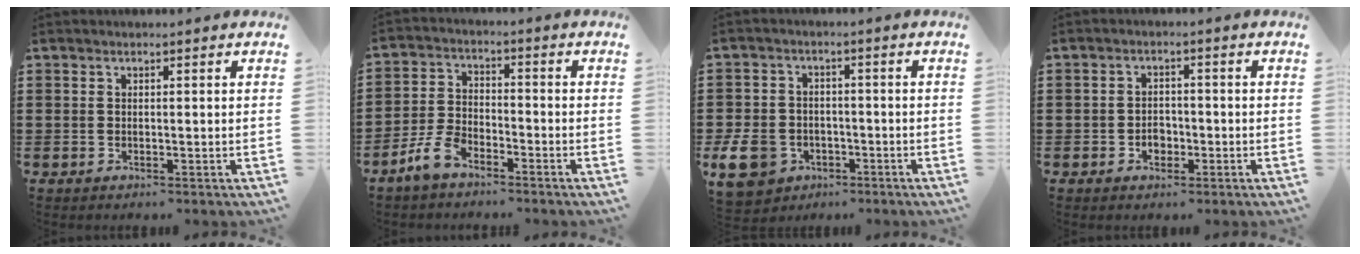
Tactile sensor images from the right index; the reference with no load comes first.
{"total": 5.3, "force": [-3.9, 2.1, 2.8], "torque": [-0.082, 0.004, -0.085]}
{"total": 7.7, "force": [-3.5, 5.9, 3.6], "torque": [-0.115, 0.012, -0.072]}
{"total": 2.6, "force": [-1.0, 2.0, 1.4], "torque": [-0.020, 0.000, -0.023]}